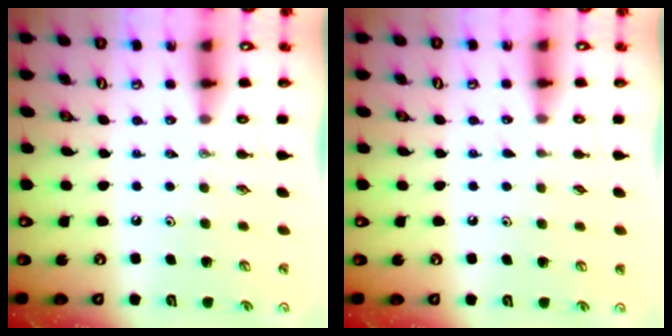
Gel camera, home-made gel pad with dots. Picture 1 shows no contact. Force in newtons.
{"total": 3.8, "press": 3.8, "slide": 0.5}